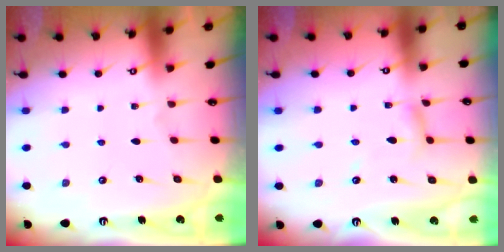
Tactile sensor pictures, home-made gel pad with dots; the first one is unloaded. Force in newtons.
{"total": 4.1, "press": 4.1, "slide": 0.4}